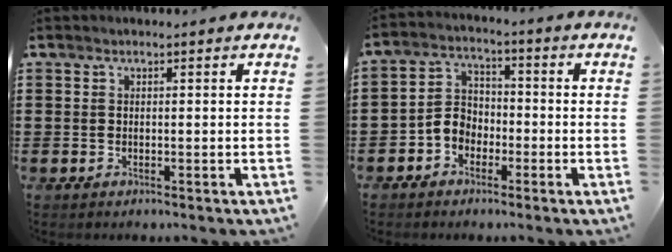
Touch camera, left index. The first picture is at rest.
{"total": 4.6, "force": [-2.9, 3.2, 1.8], "torque": [-0.052, 0.007, -0.064]}